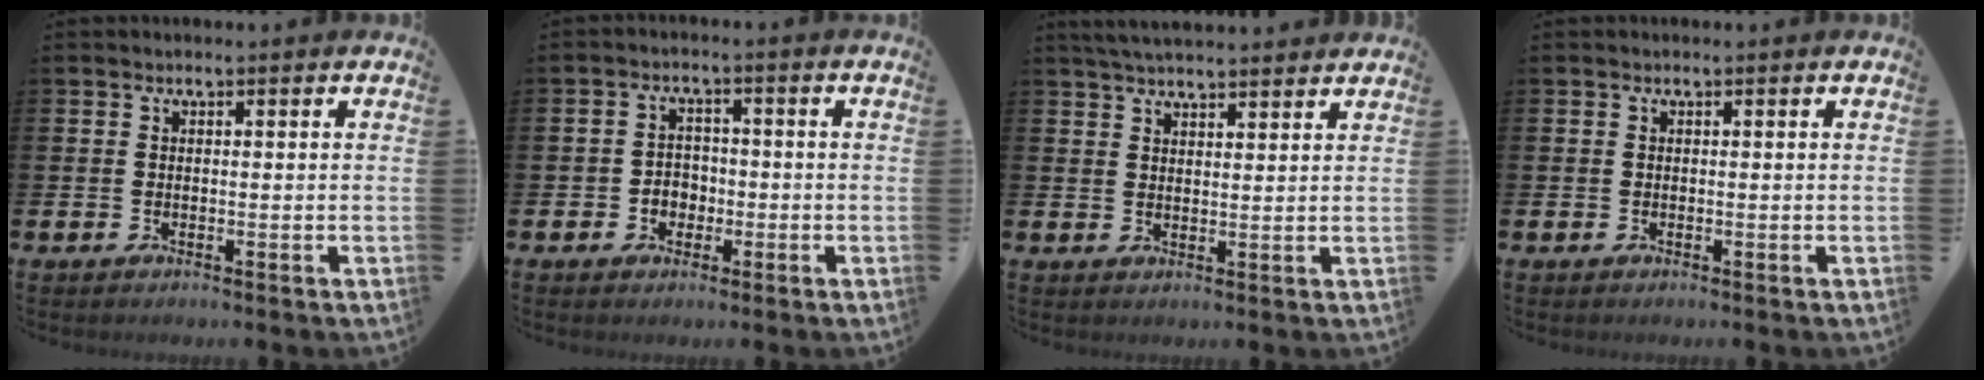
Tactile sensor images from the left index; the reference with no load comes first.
{"total": 2.8, "force": [-1.1, 2.4, 1.0], "torque": [-0.023, 0.006, -0.026]}
{"total": 3.9, "force": [3.8, 0.4, 0.7], "torque": [-0.016, -0.015, 0.068]}
{"total": 0.0}